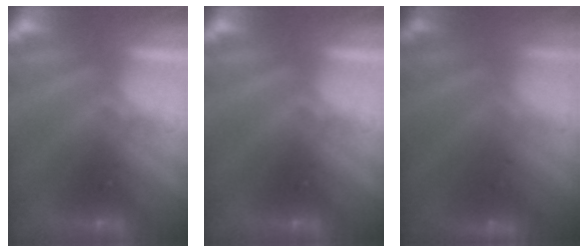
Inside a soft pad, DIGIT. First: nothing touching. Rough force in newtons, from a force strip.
{"total": 0.0}
{"total": 2.4}